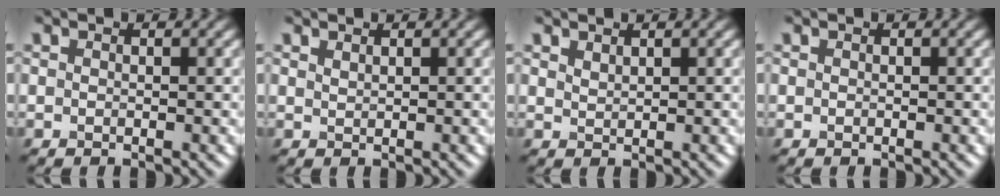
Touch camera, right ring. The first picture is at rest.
{"total": 0.7, "force": [0.6, 0.1, 0.2], "torque": [-0.003, 0.000, 0.015]}
{"total": 1.0, "force": [0.9, 0.3, 0.3], "torque": [-0.010, -0.001, 0.021]}
{"total": 0.0}